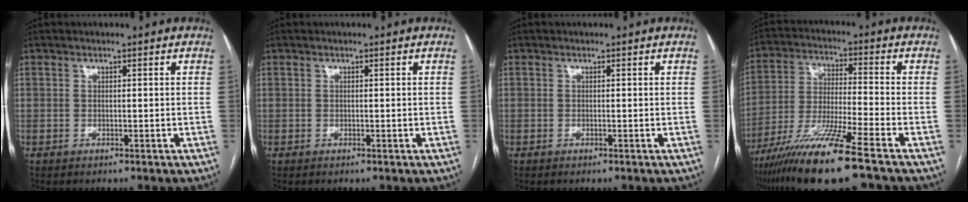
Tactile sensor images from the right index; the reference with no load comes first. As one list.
[{"total": 0.0}, {"total": 0.0}, {"total": 14.6, "force": [-9.8, -0.3, 10.7], "torque": [-0.219, -0.044, -0.181]}]